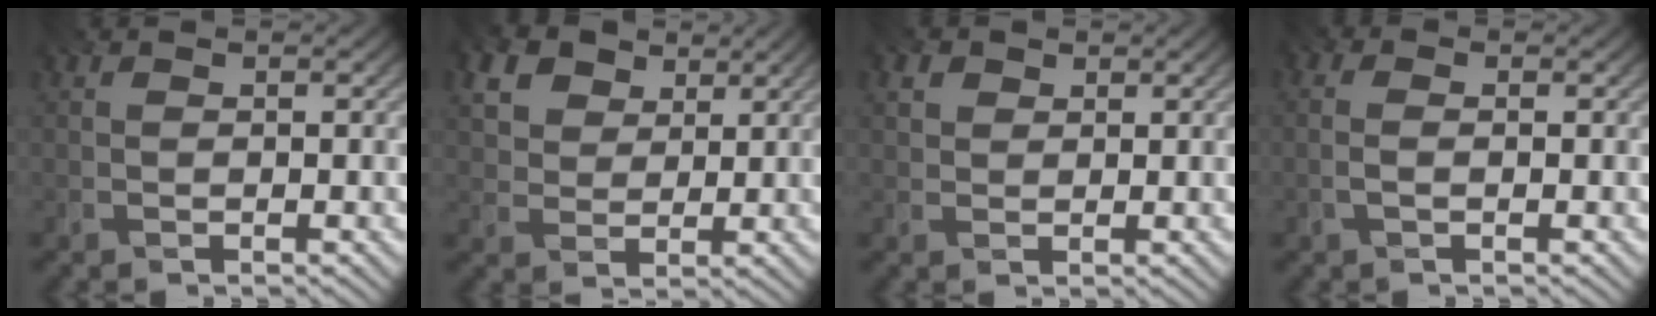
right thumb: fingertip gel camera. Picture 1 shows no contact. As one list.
[{"total": 7.1, "force": [3.8, 4.8, 3.6], "torque": [-0.112, -0.003, 0.070]}, {"total": 2.1, "force": [0.9, 1.7, 0.8], "torque": [-0.020, 0.000, 0.019]}, {"total": 1.7, "force": [-0.7, 1.0, 1.2], "torque": [-0.022, 0.000, -0.027]}]